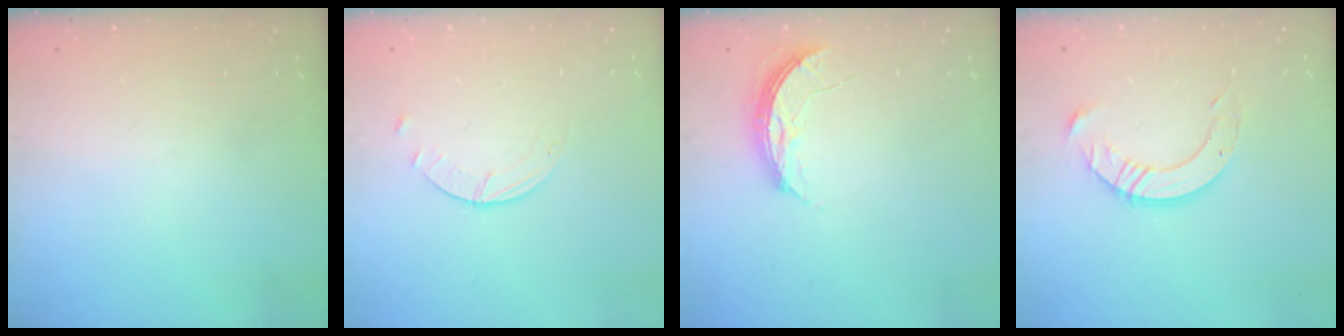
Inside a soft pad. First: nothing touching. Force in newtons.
{"total": 0.9, "press": 0.9, "slide": 0.1}
{"total": 5.6, "press": 5.6, "slide": 0.5}
{"total": 9.2, "press": 9.2, "slide": 0.7}